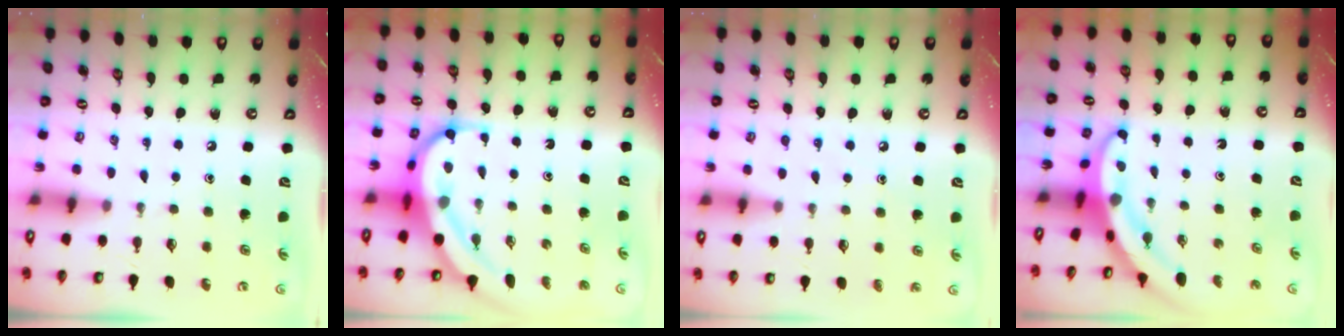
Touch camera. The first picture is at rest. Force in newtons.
{"total": 10.3, "press": 10.2, "slide": 1.3}
{"total": 4.4, "press": 4.3, "slide": 0.5}
{"total": 4.5, "press": 4.5, "slide": 0.6}